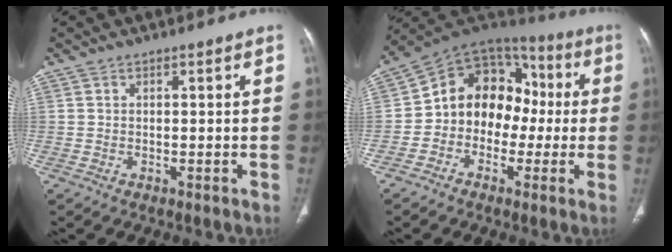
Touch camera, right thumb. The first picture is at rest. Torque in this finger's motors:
{"motor_torque": [-0.30, 0.54, 0.30, -0.15, 0.11]}